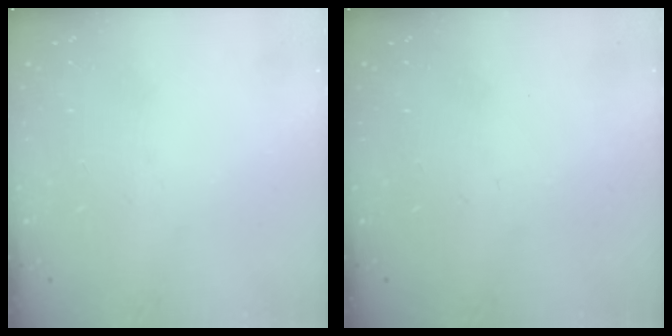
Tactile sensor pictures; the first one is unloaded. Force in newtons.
{"total": 0.0}